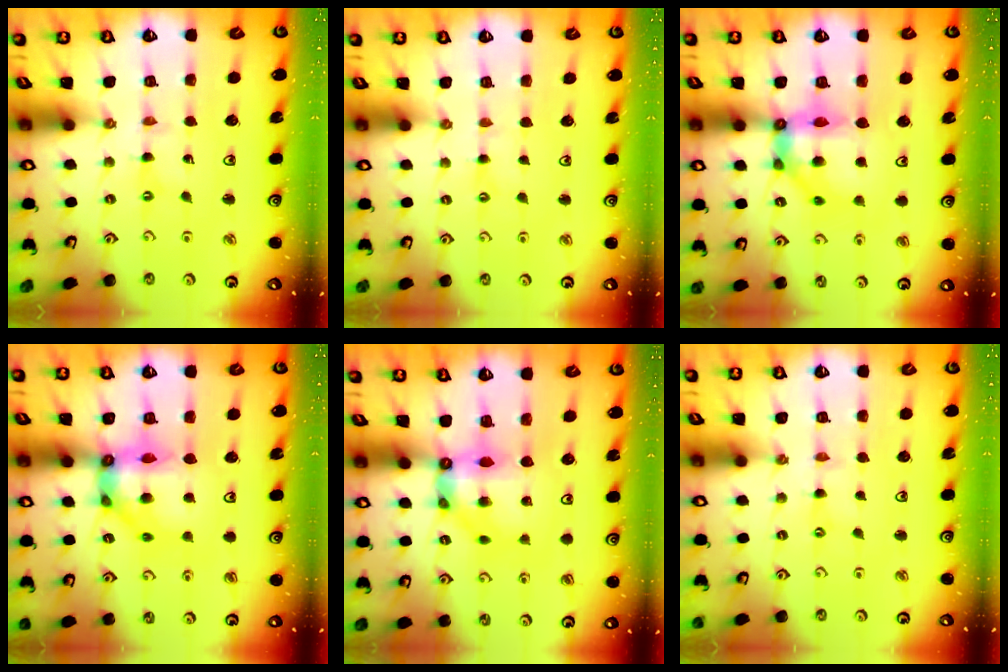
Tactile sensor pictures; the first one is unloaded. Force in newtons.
{"total": 1.8, "press": 1.8, "slide": 0.4}
{"total": 11.2, "press": 11.0, "slide": 2.1}
{"total": 12.3, "press": 12.3, "slide": 1.2}
{"total": 8.1, "press": 8.0, "slide": 0.8}
{"total": 2.1, "press": 2.1, "slide": 0.3}